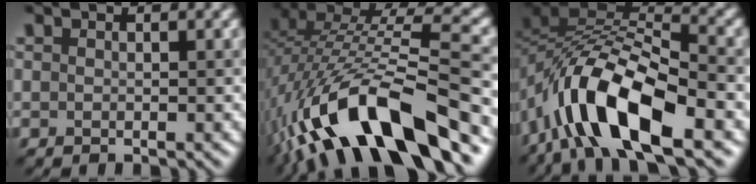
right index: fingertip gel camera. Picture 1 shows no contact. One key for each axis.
{"total": 14.0, "fx": -7.0, "fy": 4.7, "fz": 11.2, "tx": -0.213, "ty": 0.016, "tz": -0.117}
{"total": 11.5, "fx": -5.8, "fy": 4.7, "fz": 8.8, "tx": -0.158, "ty": 0.016, "tz": -0.119}